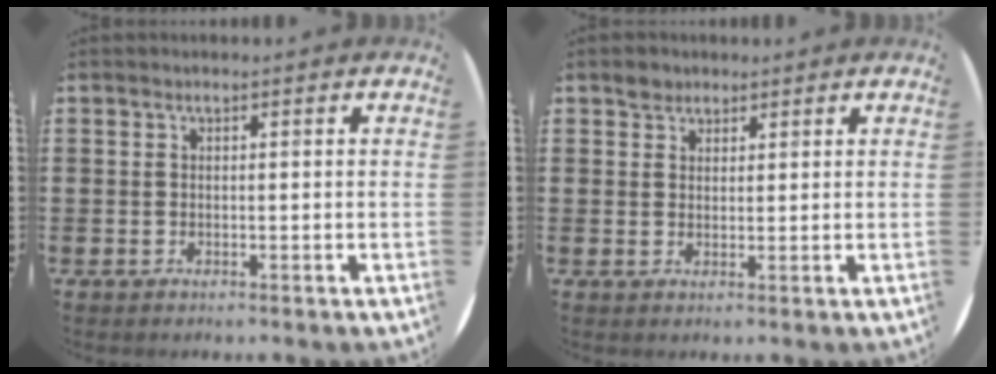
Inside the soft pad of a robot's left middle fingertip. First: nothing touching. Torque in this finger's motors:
{"motor_torque": [0.09, -0.01, 0.02, 0.02]}